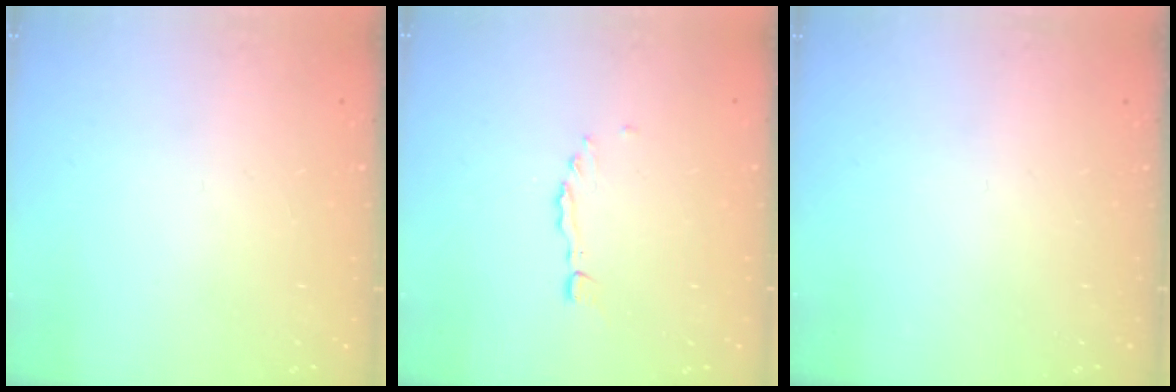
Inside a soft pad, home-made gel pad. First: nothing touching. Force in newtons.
{"total": 0.0}
{"total": 0.0}